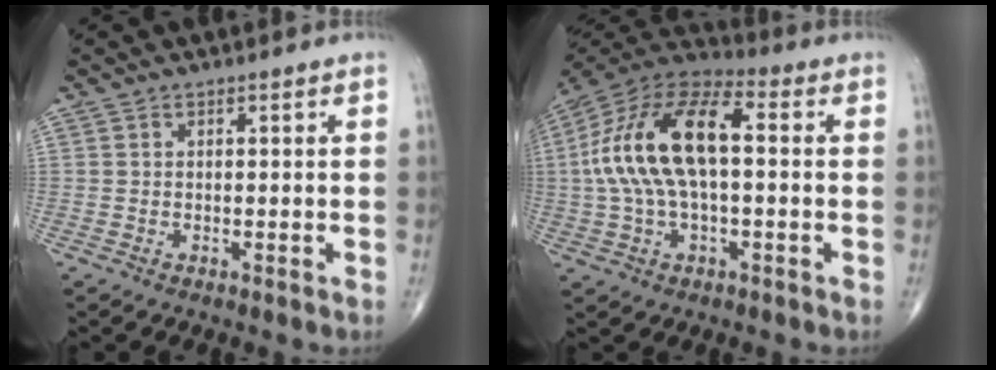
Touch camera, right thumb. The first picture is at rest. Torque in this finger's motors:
{"motor_torque": [0.98, 0.98, 1.75, 0.20, 0.66]}